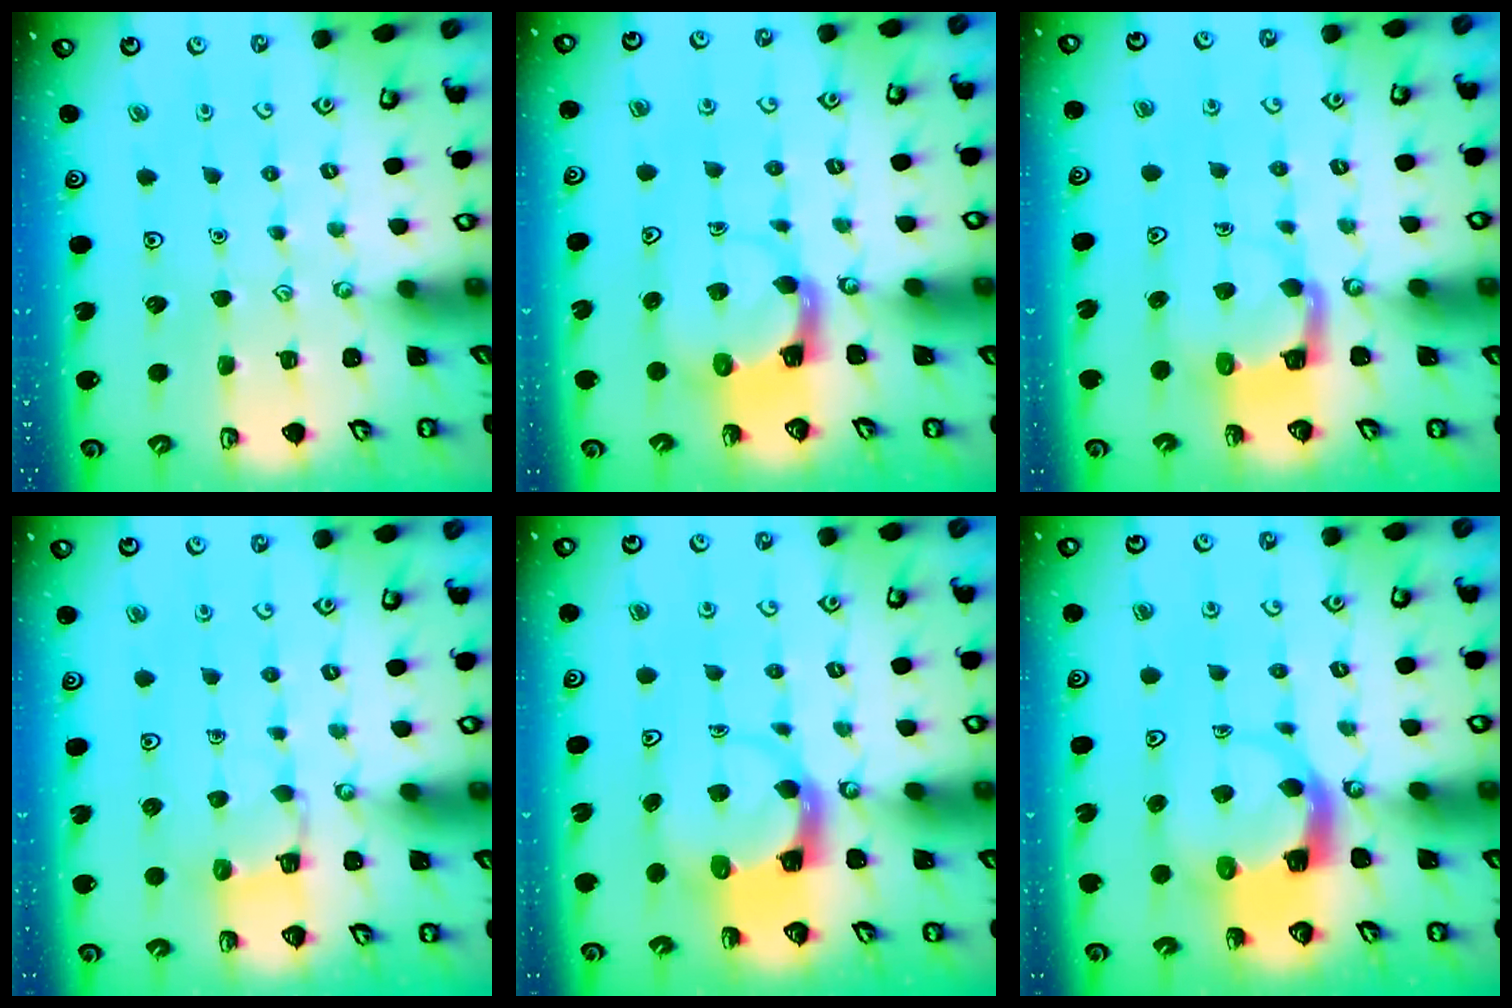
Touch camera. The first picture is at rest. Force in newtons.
{"total": 3.7, "press": 3.6, "slide": 0.5}
{"total": 4.8, "press": 4.8, "slide": 0.5}
{"total": 4.1, "press": 4.1, "slide": 0.4}
{"total": 3.7, "press": 3.7, "slide": 0.5}
{"total": 5.1, "press": 5.0, "slide": 0.8}